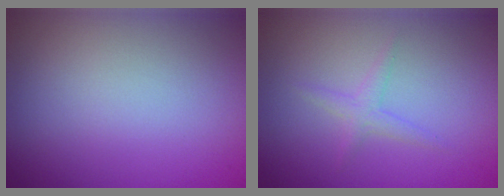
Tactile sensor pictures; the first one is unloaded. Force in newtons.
{"total": 1.3, "press": 1.3, "slide": 0.0}